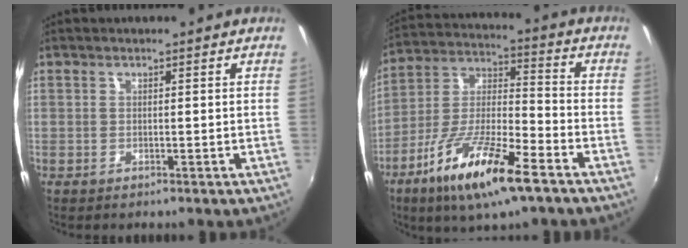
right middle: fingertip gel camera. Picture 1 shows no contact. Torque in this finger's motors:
{"motor_torque": [1.44, -0.70, 0.40, 0.21]}